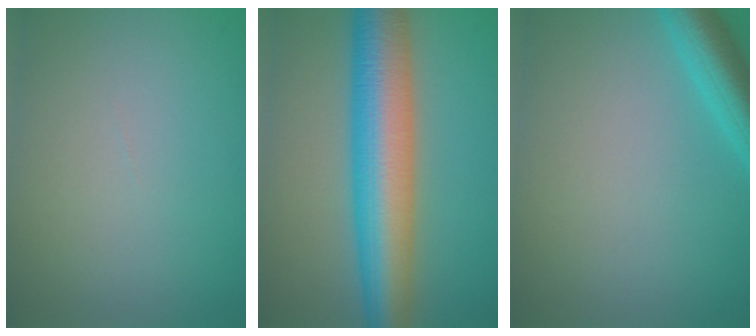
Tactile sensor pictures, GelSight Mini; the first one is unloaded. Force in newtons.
{"total": 11.0, "press": 11.0, "slide": 0.1}
{"total": 4.6, "press": 4.6, "slide": 0.3}